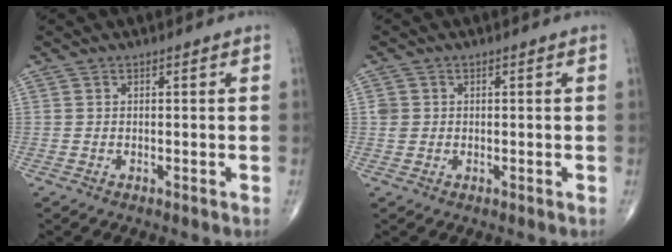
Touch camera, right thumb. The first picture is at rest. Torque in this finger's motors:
{"motor_torque": [0.37, 0.53, 0.11, -0.06, 0.00]}